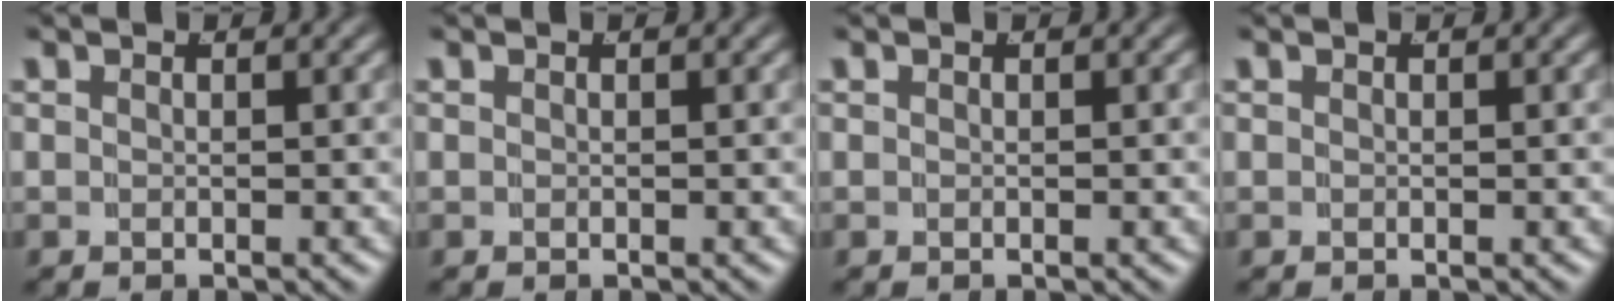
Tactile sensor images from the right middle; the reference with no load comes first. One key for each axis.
{"total": 0.0}
{"total": 0.0}
{"total": 0.0}